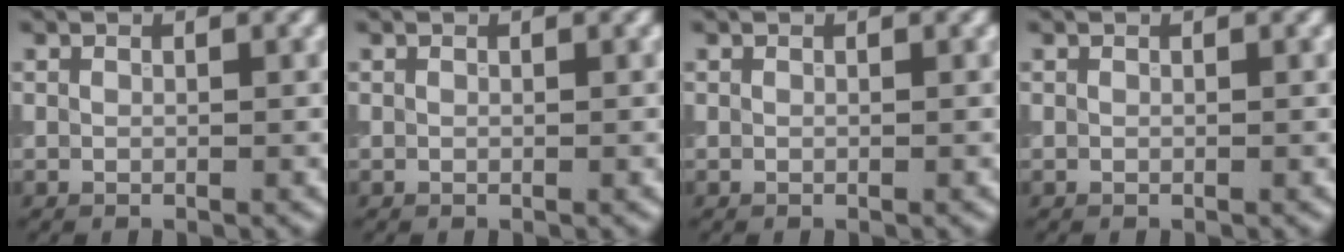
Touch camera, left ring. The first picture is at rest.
{"total": 0.0}
{"total": 0.0}
{"total": 0.0}